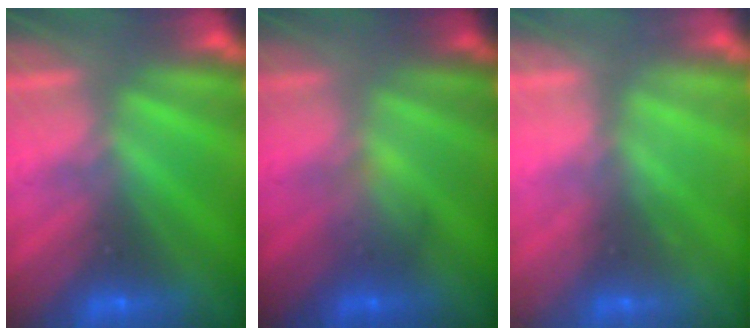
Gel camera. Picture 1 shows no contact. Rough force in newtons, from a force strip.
{"total": 1.8}
{"total": 2.2}